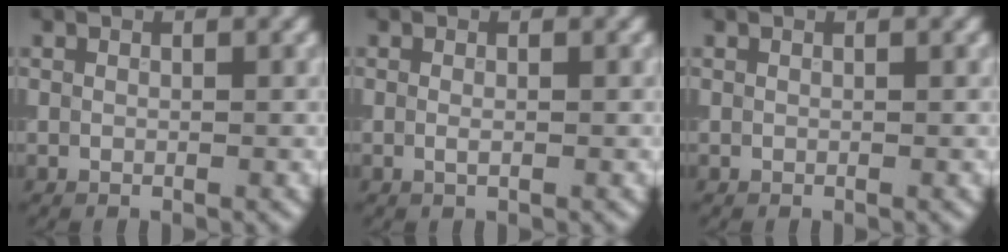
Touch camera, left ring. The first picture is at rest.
{"total": 0.8, "force": [-0.1, 0.2, 0.7], "torque": [-0.014, -0.003, -0.001]}
{"total": 0.0}